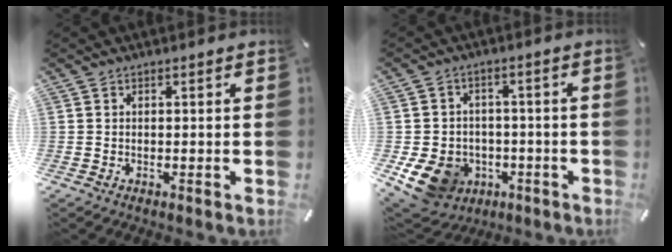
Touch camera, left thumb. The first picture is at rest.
{"total": 10.8, "force": [-4.4, 9.0, 4.1], "torque": [-0.086, 0.023, -0.074]}